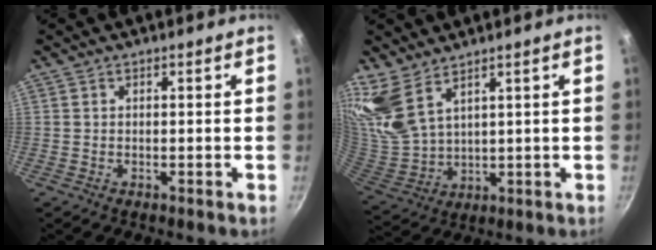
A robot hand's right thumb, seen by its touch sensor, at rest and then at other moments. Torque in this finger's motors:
{"motor_torque": [-1.43, 1.79, 0.76, 0.87, 0.17]}